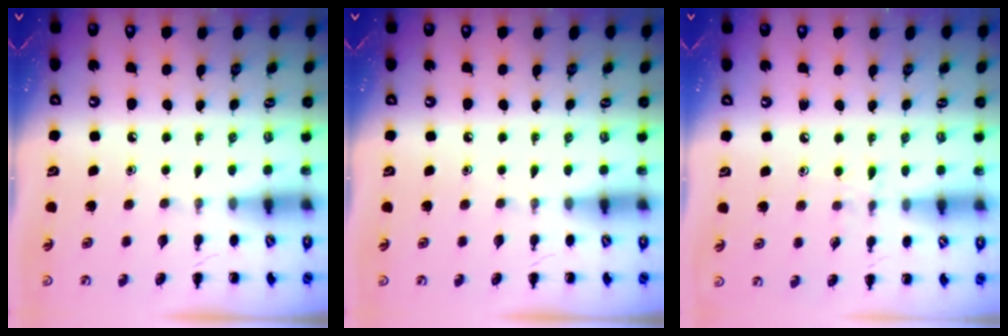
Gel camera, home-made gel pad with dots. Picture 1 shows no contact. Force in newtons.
{"total": 0.0}
{"total": 5.3, "press": 4.9, "slide": 2.1}